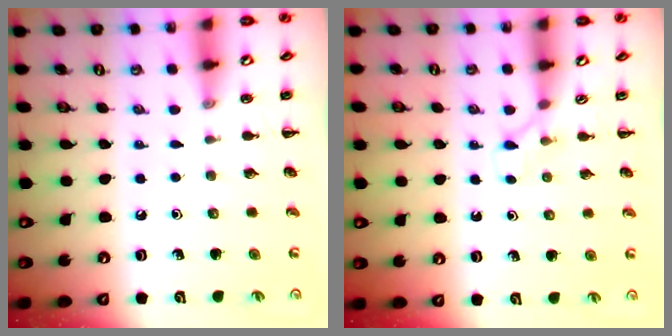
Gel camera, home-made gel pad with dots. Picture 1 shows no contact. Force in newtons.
{"total": 2.5, "press": 2.3, "slide": 1.0}